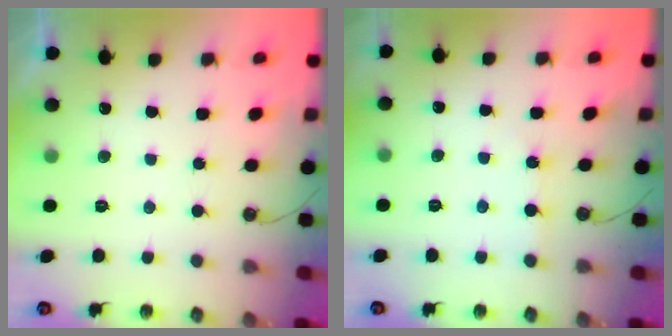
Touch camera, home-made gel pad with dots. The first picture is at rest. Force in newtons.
{"total": 2.3, "press": 2.3, "slide": 0.3}